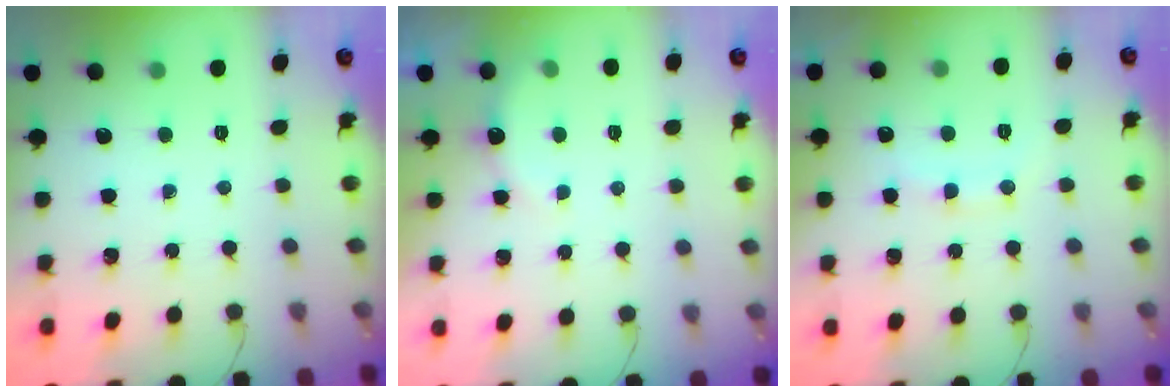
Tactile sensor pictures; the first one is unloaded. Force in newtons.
{"total": 5.7, "press": 5.6, "slide": 1.3}
{"total": 8.7, "press": 8.6, "slide": 1.2}